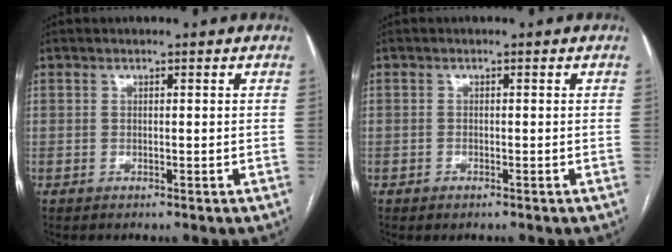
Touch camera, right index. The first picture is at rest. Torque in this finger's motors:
{"motor_torque": [0.37, -0.35, 0.07, 0.00]}